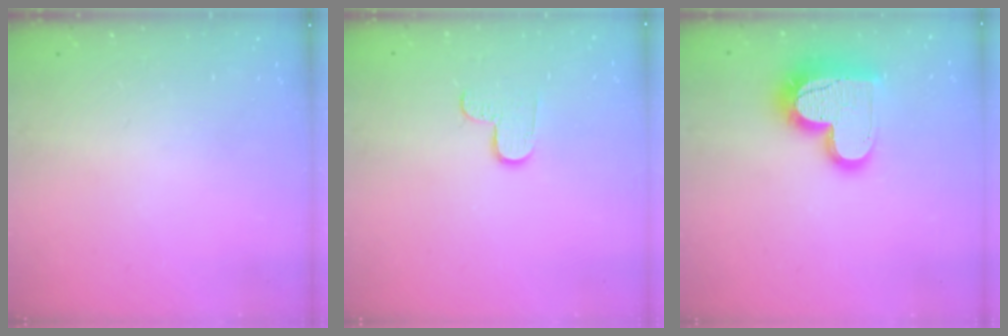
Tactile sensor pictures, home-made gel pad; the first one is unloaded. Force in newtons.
{"total": 4.5, "press": 4.5, "slide": 0.4}
{"total": 17.7, "press": 17.7, "slide": 1.5}